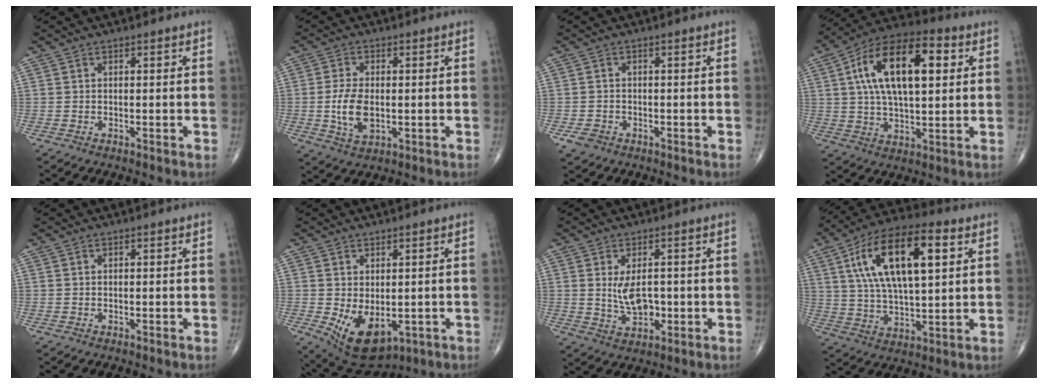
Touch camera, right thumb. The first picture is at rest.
{"total": 7.4, "force": [-0.6, 4.1, 6.1], "torque": [-0.118, -0.008, -0.008]}
{"total": 2.6, "force": [-1.3, 2.1, 1.0], "torque": [-0.016, 0.005, -0.020]}
{"total": 19.7, "force": [4.8, 9.2, 16.7], "torque": [-0.277, 0.015, 0.074]}
{"total": 0.0}
{"total": 9.9, "force": [-2.0, 5.9, 7.7], "torque": [-0.115, -0.009, -0.008]}
{"total": 6.1, "force": [0.1, 3.5, 5.0], "torque": [-0.077, -0.009, 0.011]}
{"total": 20.0, "force": [6.2, 8.2, 17.1], "torque": [-0.299, 0.005, 0.103]}